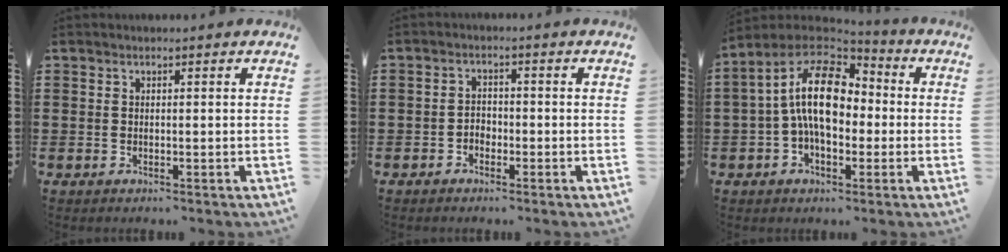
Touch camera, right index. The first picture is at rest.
{"total": 1.7, "force": [-1.2, 1.1, 0.4], "torque": [-0.013, 0.003, -0.026]}
{"total": 13.8, "force": [1.0, 7.7, 11.5], "torque": [-0.240, 0.006, 0.009]}